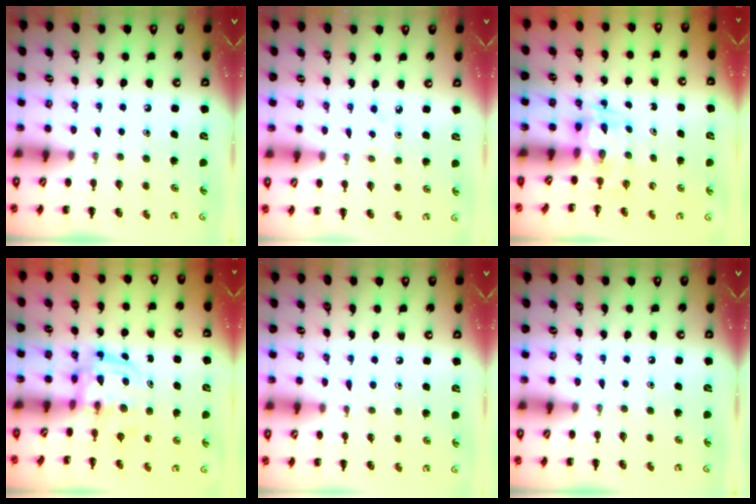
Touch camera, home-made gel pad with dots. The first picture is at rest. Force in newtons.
{"total": 1.5, "press": 1.4, "slide": 0.6}
{"total": 2.8, "press": 2.5, "slide": 1.3}
{"total": 2.7, "press": 2.7, "slide": 0.3}
{"total": 3.0, "press": 2.6, "slide": 1.4}
{"total": 0.0}